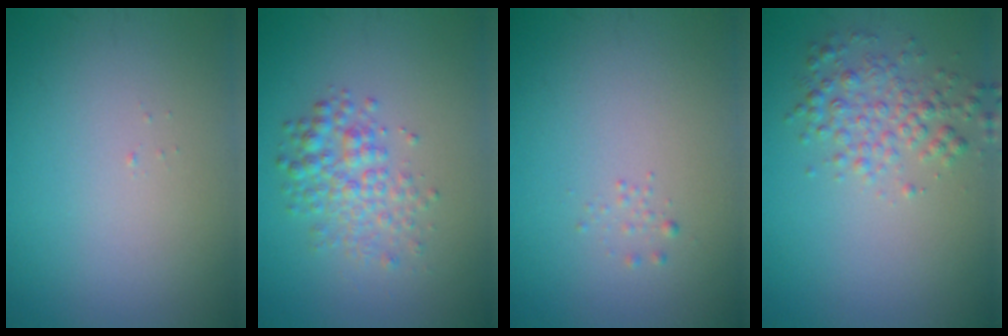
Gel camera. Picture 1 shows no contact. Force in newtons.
{"total": 3.2, "press": 3.2, "slide": 0.0}
{"total": 0.6, "press": 0.6, "slide": 0.0}
{"total": 2.9, "press": 2.9, "slide": 0.1}